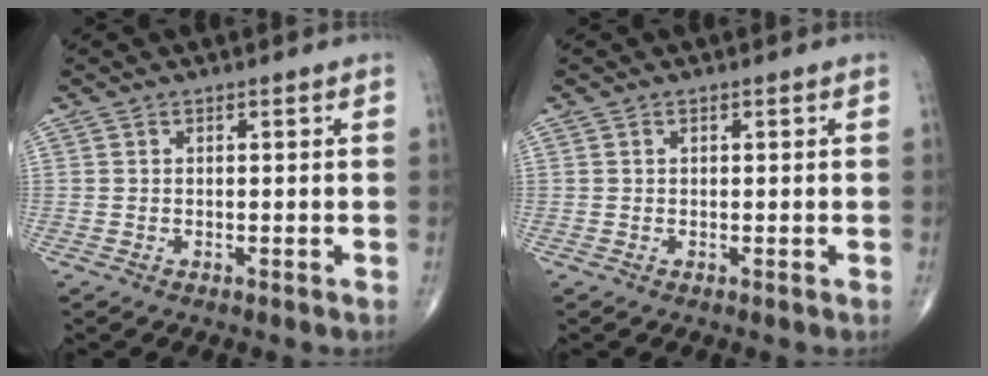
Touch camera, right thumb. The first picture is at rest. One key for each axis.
{"total": 0.0}